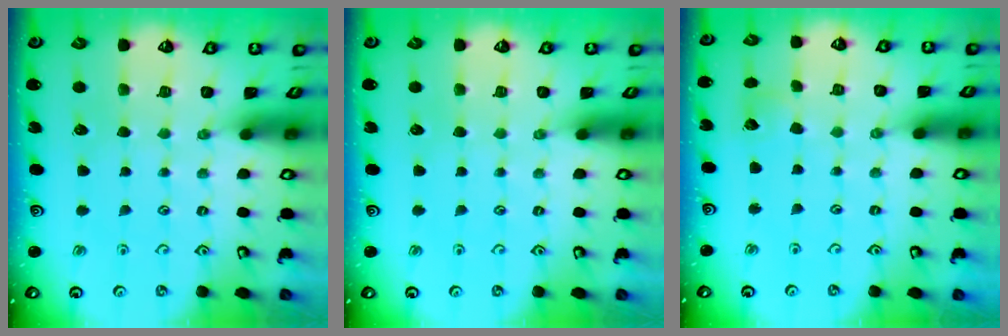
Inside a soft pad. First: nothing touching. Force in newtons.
{"total": 0.0}
{"total": 5.2, "press": 5.2, "slide": 0.5}